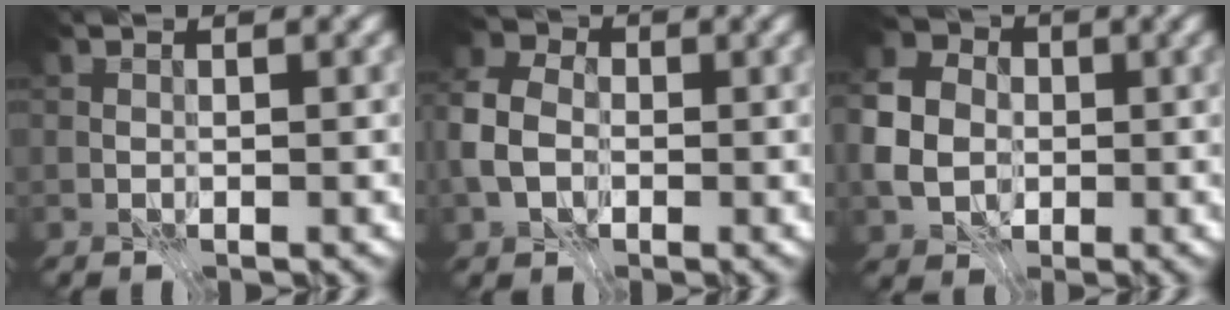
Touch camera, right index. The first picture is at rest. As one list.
[{"total": 5.4, "force": [-1.2, 4.1, 3.2], "torque": [-0.081, 0.005, -0.038]}, {"total": 5.6, "force": [-0.9, 4.7, 2.9], "torque": [-0.071, 0.005, -0.024]}]